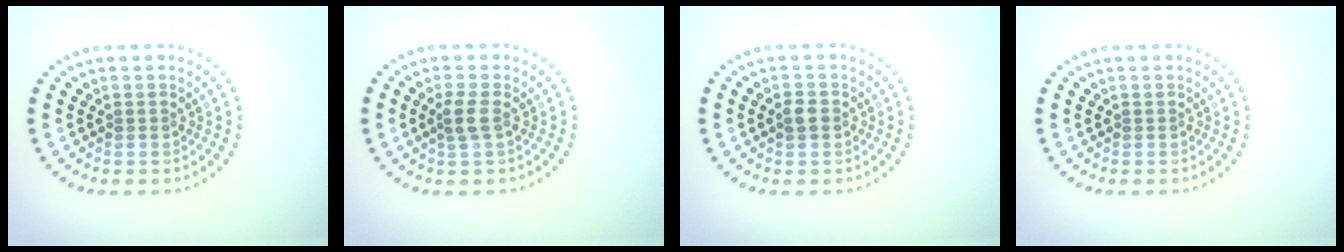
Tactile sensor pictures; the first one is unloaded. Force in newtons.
{"total": 1.6, "press": 1.4, "slide": 0.7}
{"total": 1.4, "press": 1.4, "slide": 0.1}
{"total": 0.0}